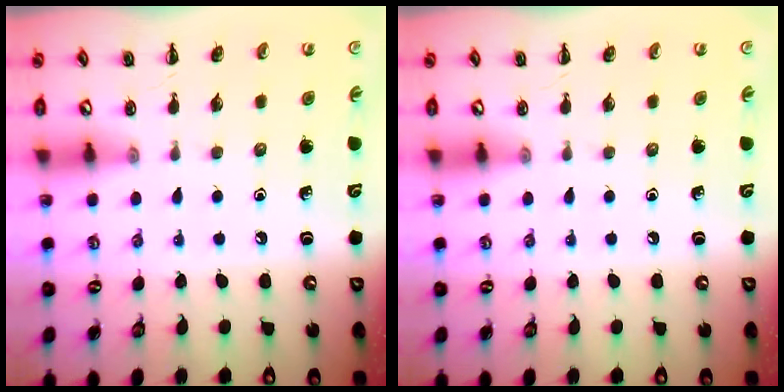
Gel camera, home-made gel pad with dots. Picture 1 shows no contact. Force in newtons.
{"total": 0.0}